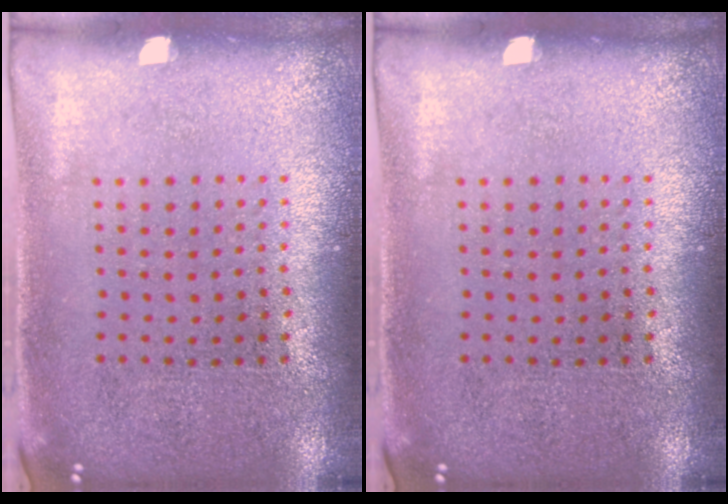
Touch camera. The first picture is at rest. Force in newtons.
{"total": 0.0}